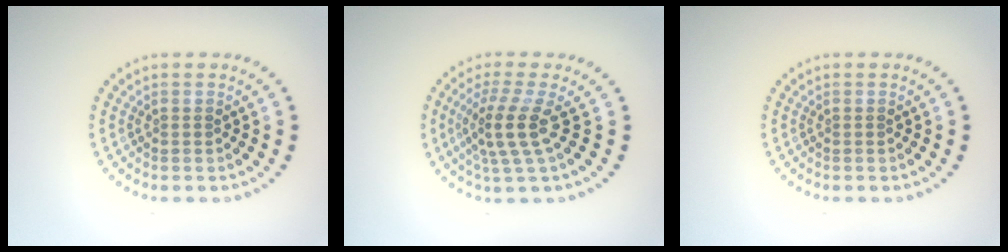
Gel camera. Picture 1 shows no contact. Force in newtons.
{"total": 3.6, "press": 2.7, "slide": 2.4}
{"total": 0.0}